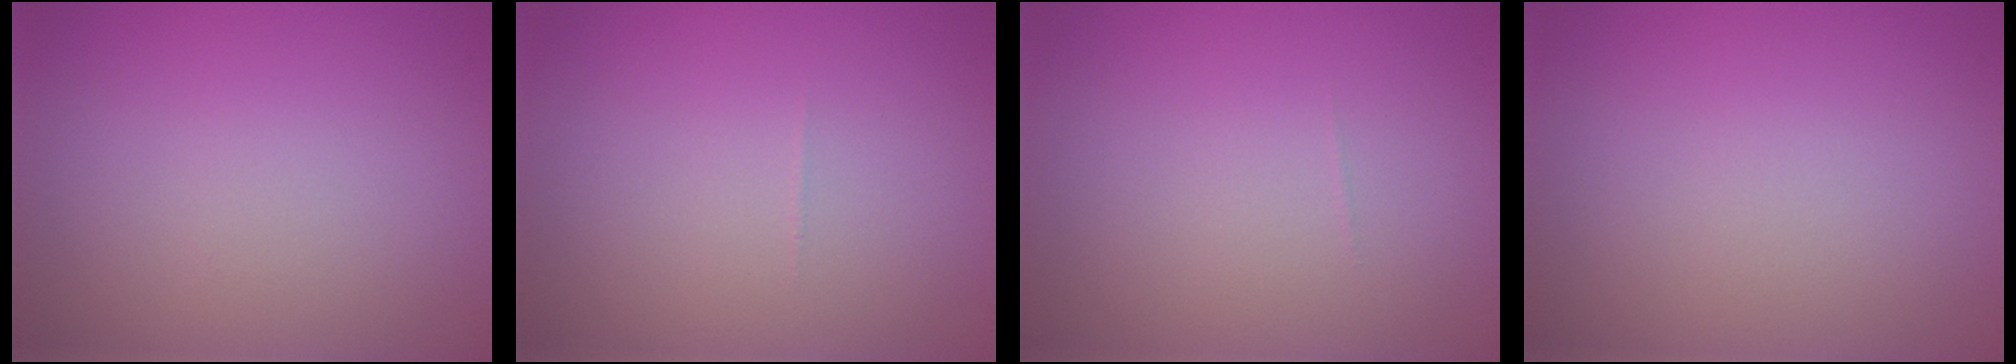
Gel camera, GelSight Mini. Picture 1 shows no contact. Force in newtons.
{"total": 0.0}
{"total": 0.0}
{"total": 0.0}